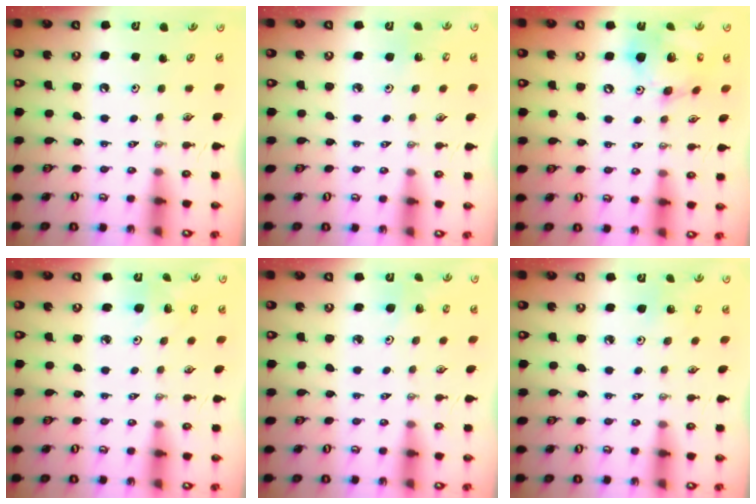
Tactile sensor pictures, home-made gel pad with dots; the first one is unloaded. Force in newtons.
{"total": 2.8, "press": 2.7, "slide": 0.7}
{"total": 17.8, "press": 17.5, "slide": 3.2}
{"total": 4.5, "press": 4.2, "slide": 1.5}
{"total": 4.2, "press": 3.8, "slide": 1.9}
{"total": 4.2, "press": 4.2, "slide": 0.3}